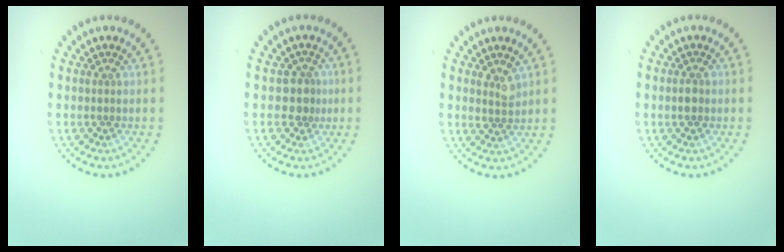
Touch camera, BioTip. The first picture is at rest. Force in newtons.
{"total": 2.1, "press": 1.7, "slide": 1.2}
{"total": 1.6, "press": 1.3, "slide": 0.8}
{"total": 1.0, "press": 1.0, "slide": 0.1}